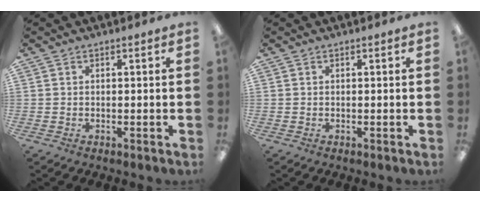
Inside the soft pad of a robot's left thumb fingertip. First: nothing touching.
{"total": 0.0}